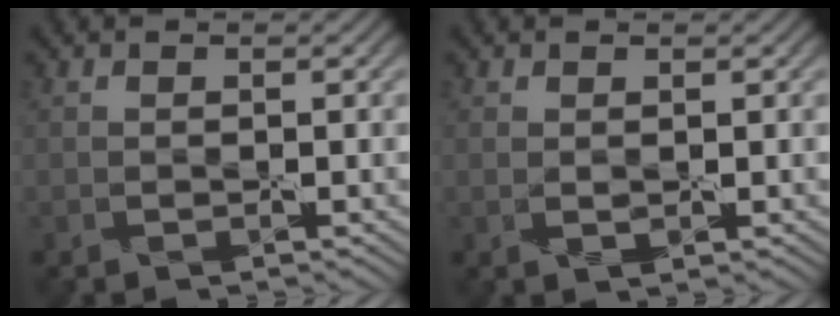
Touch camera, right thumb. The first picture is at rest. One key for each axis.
{"total": 0.7, "fx": 0.4, "fy": 0.3, "fz": 0.5, "tx": -0.015, "ty": -0.004, "tz": 0.010}